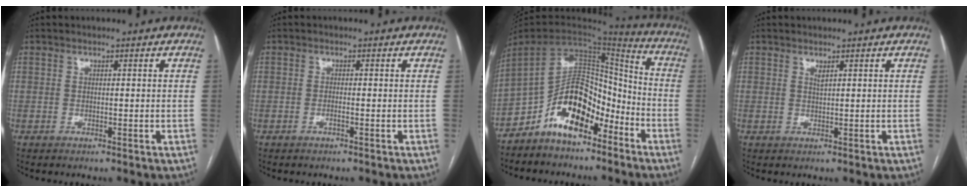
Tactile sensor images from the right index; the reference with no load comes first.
{"total": 0.7, "force": [-0.4, -0.1, 0.6], "torque": [-0.015, 0.000, -0.008]}
{"total": 12.9, "force": [-8.3, 6.1, 7.8], "torque": [-0.143, 0.032, -0.152]}
{"total": 0.8, "force": [0.6, 0.0, 0.6], "torque": [-0.013, -0.004, 0.012]}